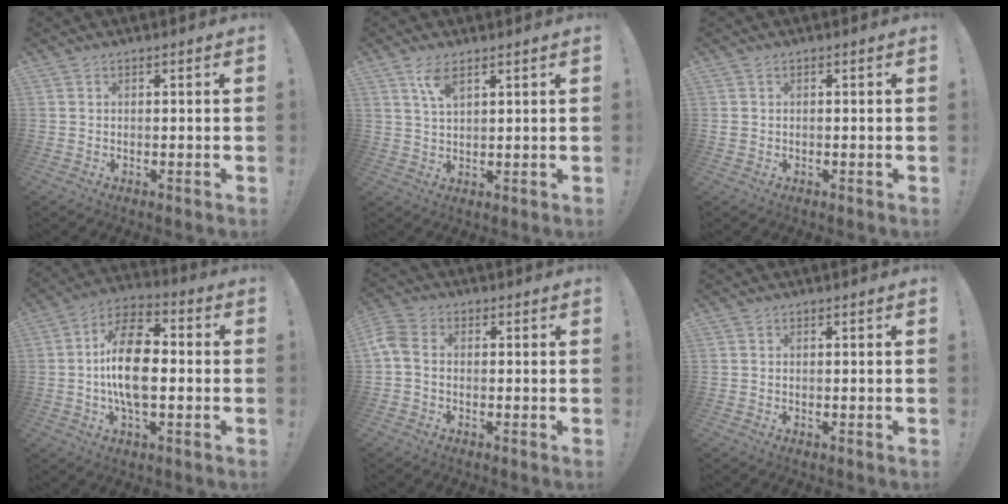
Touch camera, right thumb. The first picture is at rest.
{"total": 5.2, "force": [3.1, 2.0, 3.6], "torque": [-0.062, -0.009, 0.053]}
{"total": 0.8, "force": [-0.3, 0.7, 0.4], "torque": [-0.014, 0.006, -0.004]}
{"total": 15.8, "force": [-1.0, 8.2, 13.5], "torque": [-0.242, 0.010, -0.022]}
{"total": 5.5, "force": [-0.4, 3.9, 3.9], "torque": [-0.094, 0.009, -0.003]}
{"total": 0.0}